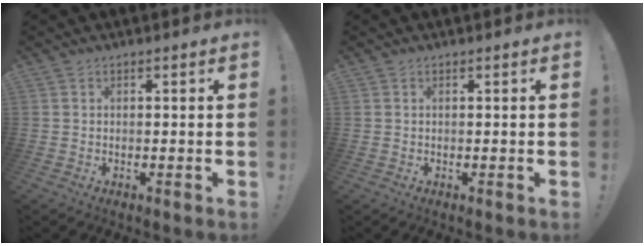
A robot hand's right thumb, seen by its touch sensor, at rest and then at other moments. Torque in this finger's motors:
{"motor_torque": [-0.06, 0.15, 0.08, 0.05, 0.01]}